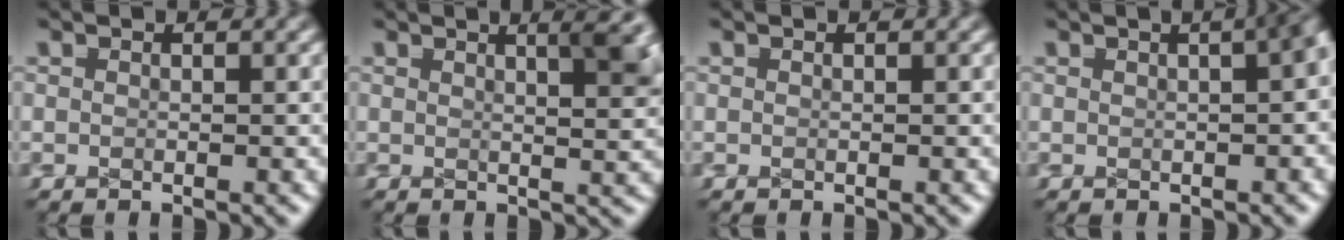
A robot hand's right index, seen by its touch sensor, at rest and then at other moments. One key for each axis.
{"total": 3.8, "fx": 1.7, "fy": 0.8, "fz": 3.3, "tx": -0.021, "ty": 0.000, "tz": 0.028}
{"total": 0.0}
{"total": 3.1, "fx": 0.3, "fy": 1.5, "fz": 2.7, "tx": -0.010, "ty": 0.015, "tz": 0.000}